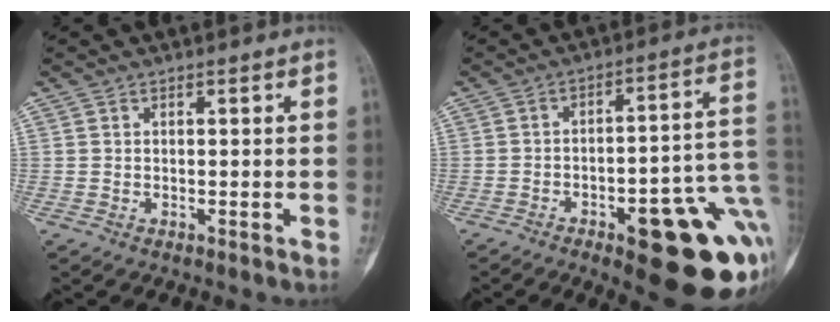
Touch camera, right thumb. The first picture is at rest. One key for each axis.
{"total": 22.4, "fx": -7.6, "fy": 7.0, "fz": 19.9, "tx": -0.190, "ty": 0.039, "tz": -0.086}